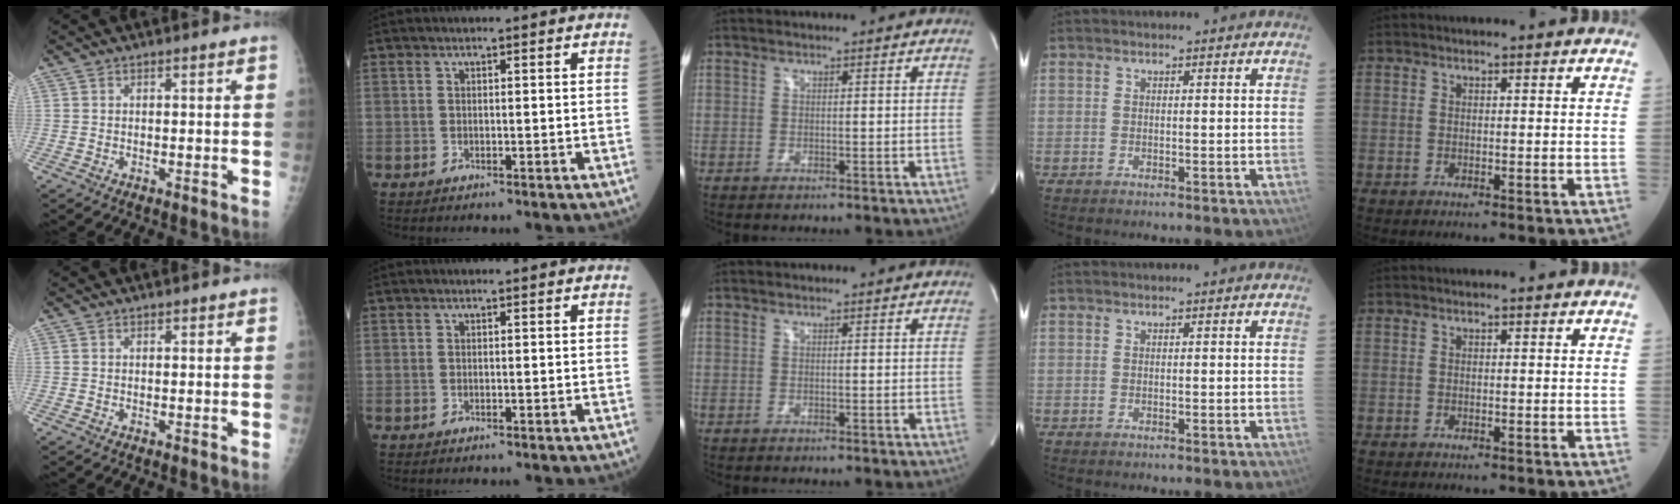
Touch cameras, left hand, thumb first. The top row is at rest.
{}